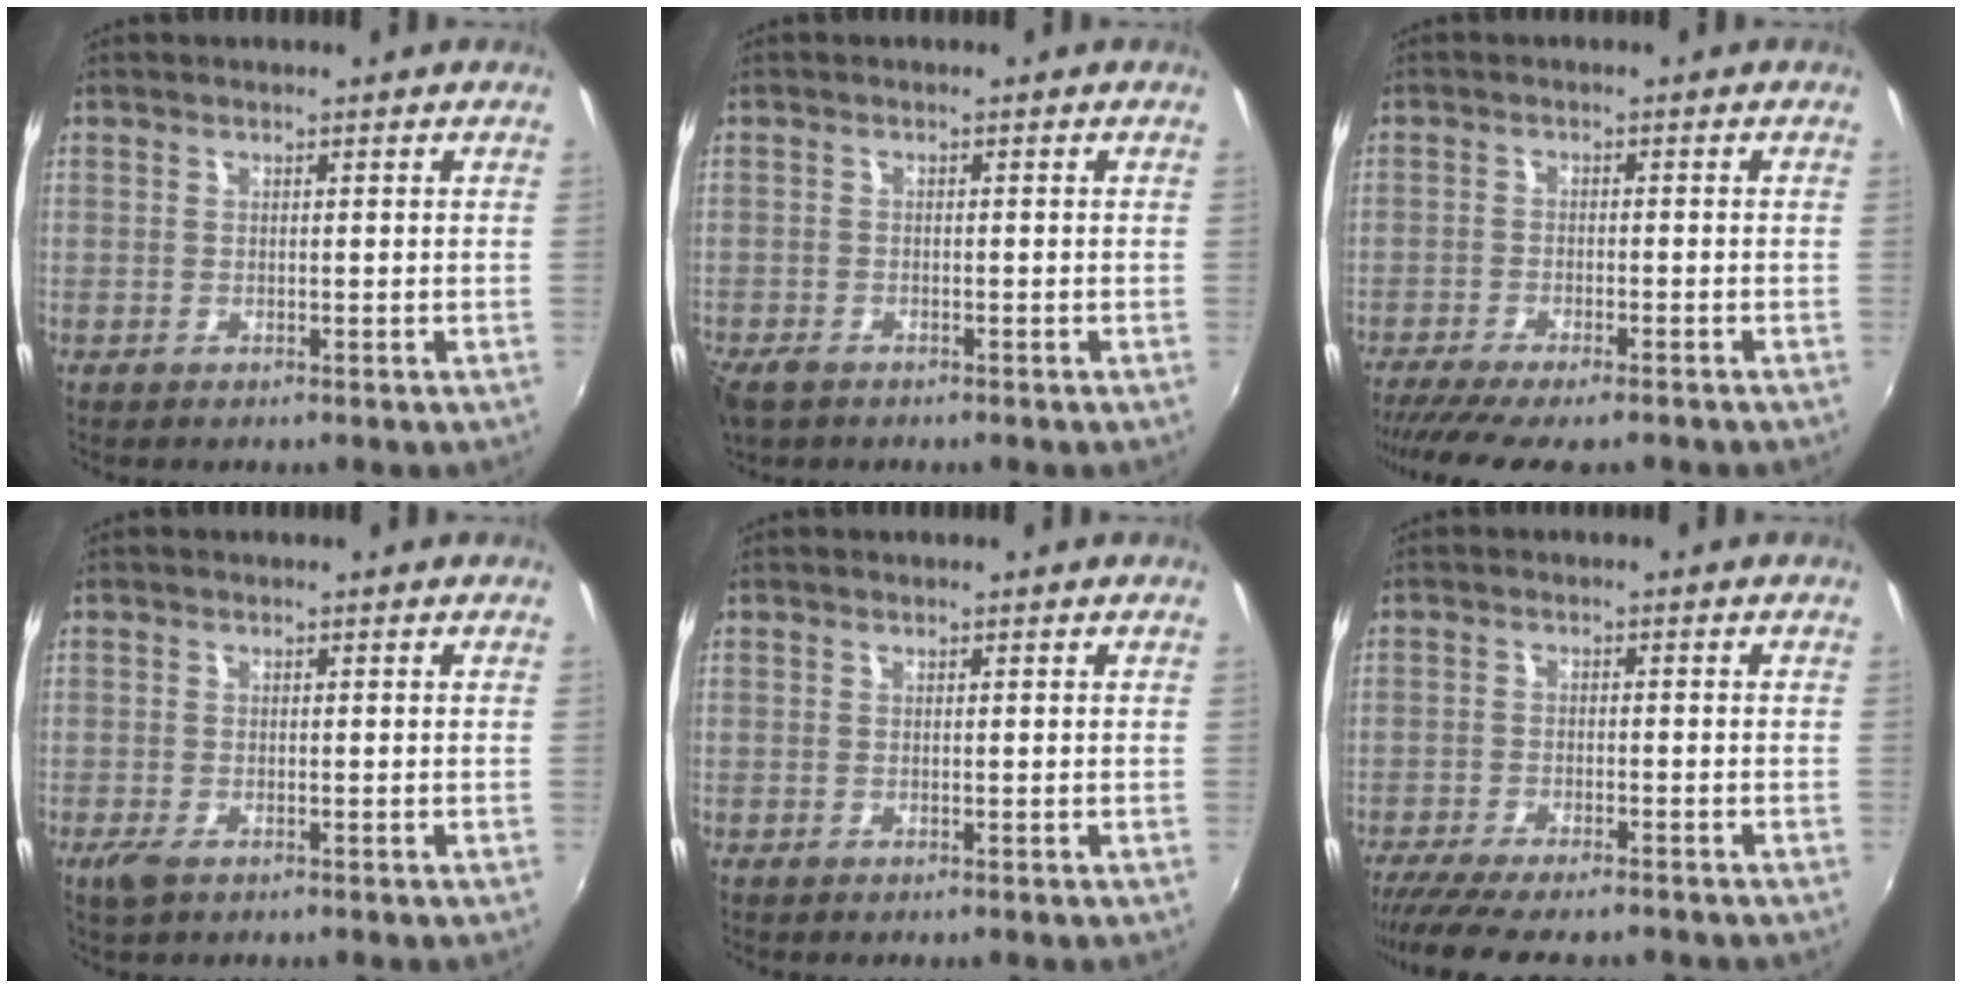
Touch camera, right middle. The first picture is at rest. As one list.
[{"total": 3.9, "force": [-2.9, 1.9, 1.8], "torque": [-0.050, -0.016, -0.056]}, {"total": 10.2, "force": [-8.5, 1.7, 5.4], "torque": [-0.122, -0.037, -0.139]}, {"total": 2.6, "force": [-1.5, 1.1, 1.7], "torque": [-0.037, -0.010, -0.028]}, {"total": 0.0}, {"total": 10.5, "force": [-9.0, 1.8, 5.1], "torque": [-0.116, -0.036, -0.148]}]